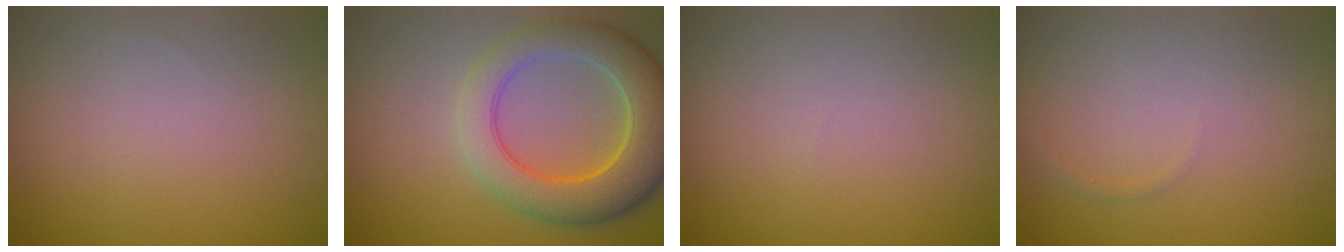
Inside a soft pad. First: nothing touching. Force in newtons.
{"total": 7.2, "press": 7.2, "slide": 0.6}
{"total": 0.0}
{"total": 0.5, "press": 0.5, "slide": 0.1}